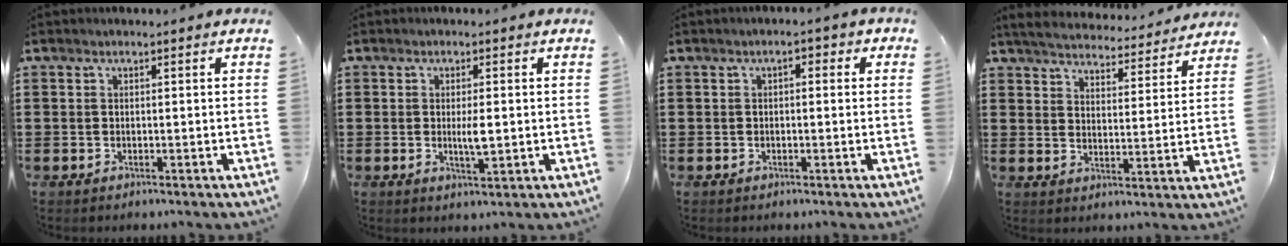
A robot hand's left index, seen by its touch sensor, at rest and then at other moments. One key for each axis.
{"total": 3.2, "fx": 0.0, "fy": 0.8, "fz": 3.1, "tx": -0.057, "ty": -0.002, "tz": -0.001}
{"total": 1.4, "fx": -0.5, "fy": 0.6, "fz": 1.2, "tx": -0.024, "ty": 0.005, "tz": -0.012}
{"total": 4.9, "fx": 4.8, "fy": 0.1, "fz": 0.6, "tx": -0.038, "ty": -0.034, "tz": 0.082}